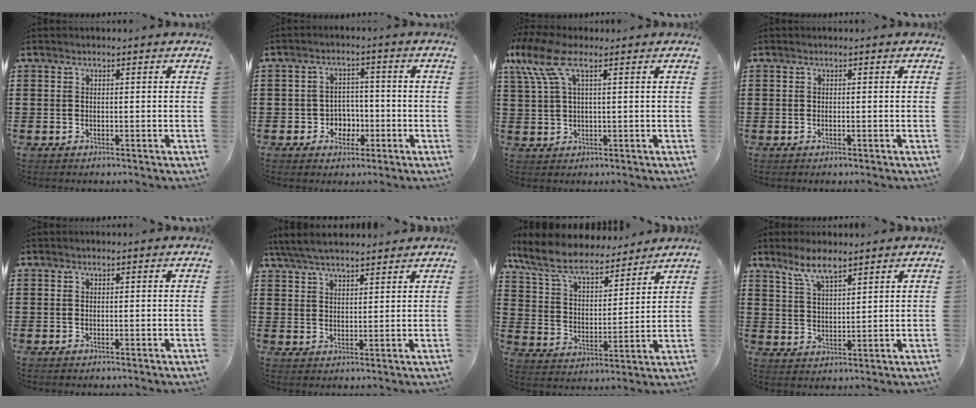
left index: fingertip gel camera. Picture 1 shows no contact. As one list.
[{"total": 3.7, "force": [-1.5, 3.1, 1.3], "torque": [-0.033, 0.006, -0.033]}, {"total": 7.2, "force": [3.2, 2.9, 5.8], "torque": [-0.144, 0.008, 0.053]}, {"total": 0.0}, {"total": 0.0}, {"total": 4.9, "force": [4.6, 0.9, 1.7], "torque": [-0.047, -0.007, 0.085]}, {"total": 8.7, "force": [7.6, 2.0, 3.7], "torque": [-0.105, -0.036, 0.133]}, {"total": 5.3, "force": [4.1, 1.3, 3.1], "torque": [-0.071, -0.002, 0.075]}]